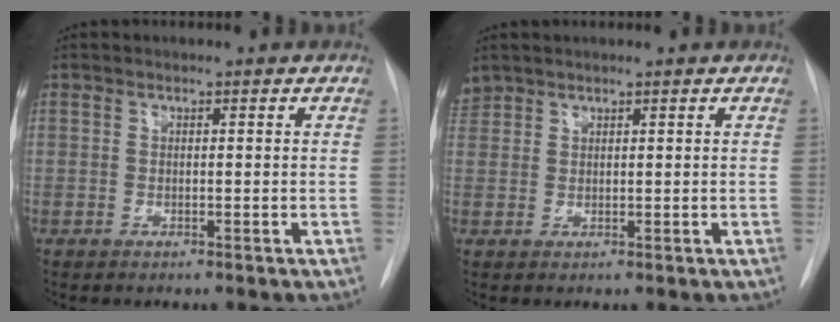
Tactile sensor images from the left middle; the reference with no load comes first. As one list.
[{"total": 2.0, "force": [1.8, 0.8, 0.0], "torque": [-0.004, 0.014, 0.039]}]